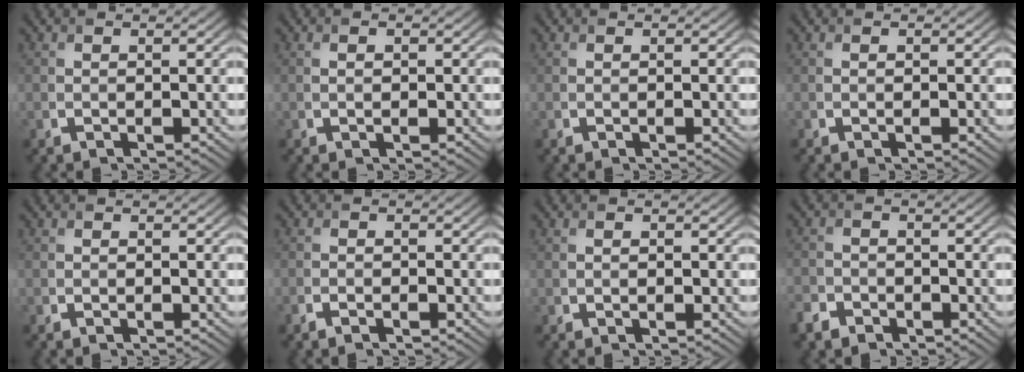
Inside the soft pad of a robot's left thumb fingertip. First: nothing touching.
{"total": 1.0, "force": [0.1, 0.5, 0.9], "torque": [-0.013, -0.004, 0.006]}
{"total": 0.0}
{"total": 0.0}
{"total": 0.0}
{"total": 1.6, "force": [-1.2, 0.6, 0.9], "torque": [-0.022, -0.002, -0.025]}
{"total": 0.7, "force": [0.0, 0.3, 0.6], "torque": [-0.012, -0.001, 0.001]}
{"total": 3.2, "force": [-2.3, 2.0, 1.0], "torque": [-0.027, -0.006, -0.056]}